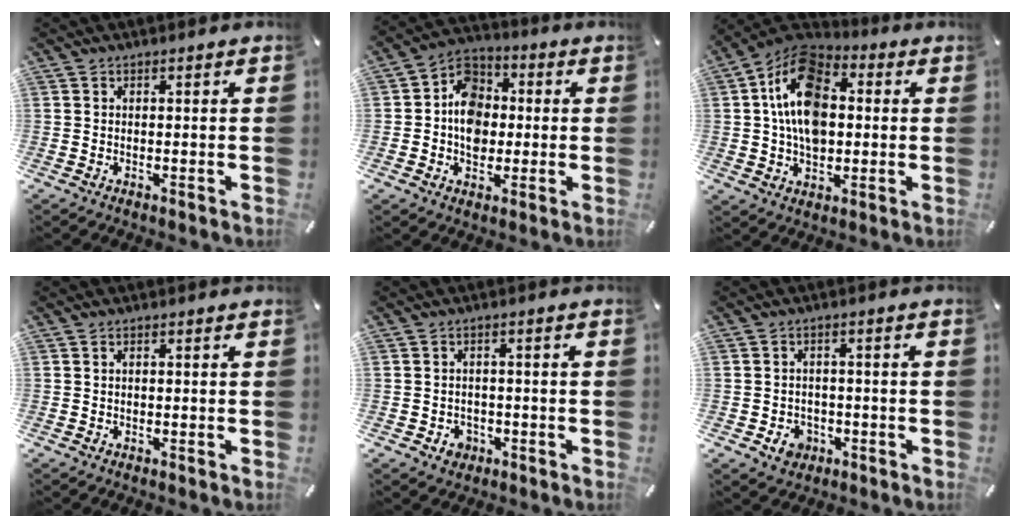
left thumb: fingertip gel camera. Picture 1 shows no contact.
{"total": 10.0, "force": [-1.3, 8.6, 5.0], "torque": [-0.091, 0.016, -0.027]}
{"total": 15.4, "force": [1.0, 11.0, 10.7], "torque": [-0.201, 0.003, 0.014]}
{"total": 0.6, "force": [0.1, 0.3, 0.5], "torque": [-0.009, 0.002, 0.000]}
{"total": 3.3, "force": [-1.3, 2.8, 0.9], "torque": [-0.015, 0.006, -0.025]}
{"total": 4.7, "force": [-1.9, 4.0, 1.7], "torque": [-0.025, 0.006, -0.036]}